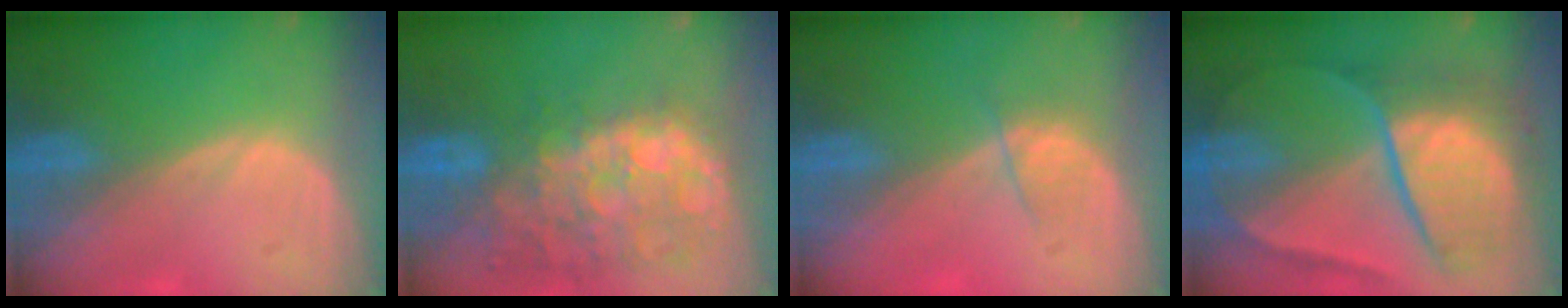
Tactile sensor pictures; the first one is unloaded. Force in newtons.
{"total": 13.5, "press": 11.6, "slide": 6.8}
{"total": 2.2, "press": 2.0, "slide": 0.9}
{"total": 10.8, "press": 10.7, "slide": 1.0}